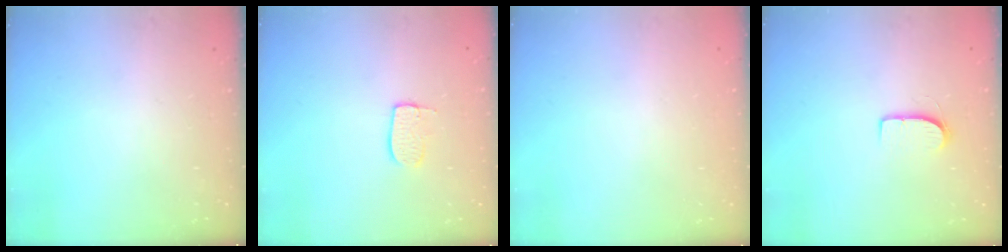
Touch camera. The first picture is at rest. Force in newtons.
{"total": 7.1, "press": 7.0, "slide": 0.4}
{"total": 0.0}
{"total": 7.0, "press": 7.0, "slide": 0.5}